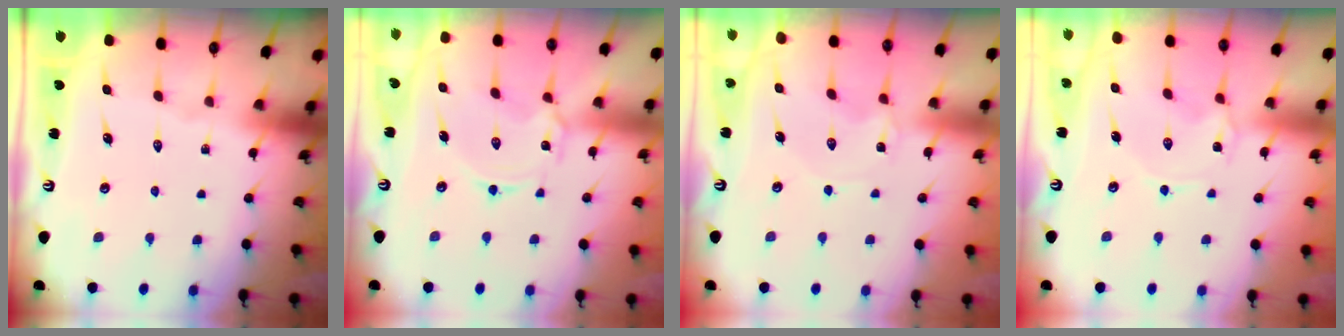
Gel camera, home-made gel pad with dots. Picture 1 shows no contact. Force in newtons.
{"total": 2.1, "press": 2.1, "slide": 0.3}
{"total": 1.1, "press": 1.1, "slide": 0.2}
{"total": 2.0, "press": 2.0, "slide": 0.2}